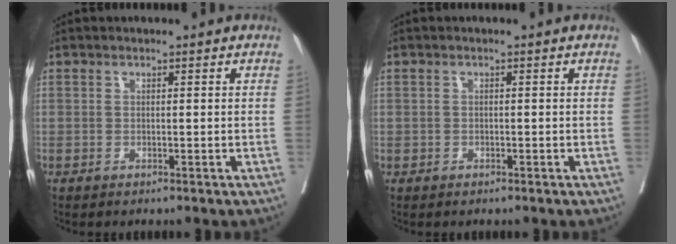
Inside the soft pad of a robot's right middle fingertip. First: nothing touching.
{"total": 0.6, "force": [-0.2, 0.5, 0.1], "torque": [-0.001, 0.004, -0.003]}